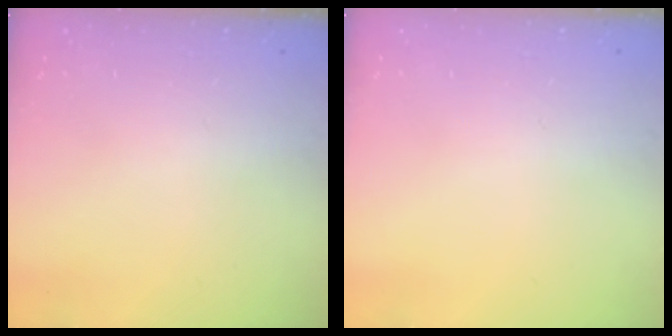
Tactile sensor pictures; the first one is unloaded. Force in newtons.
{"total": 0.0}